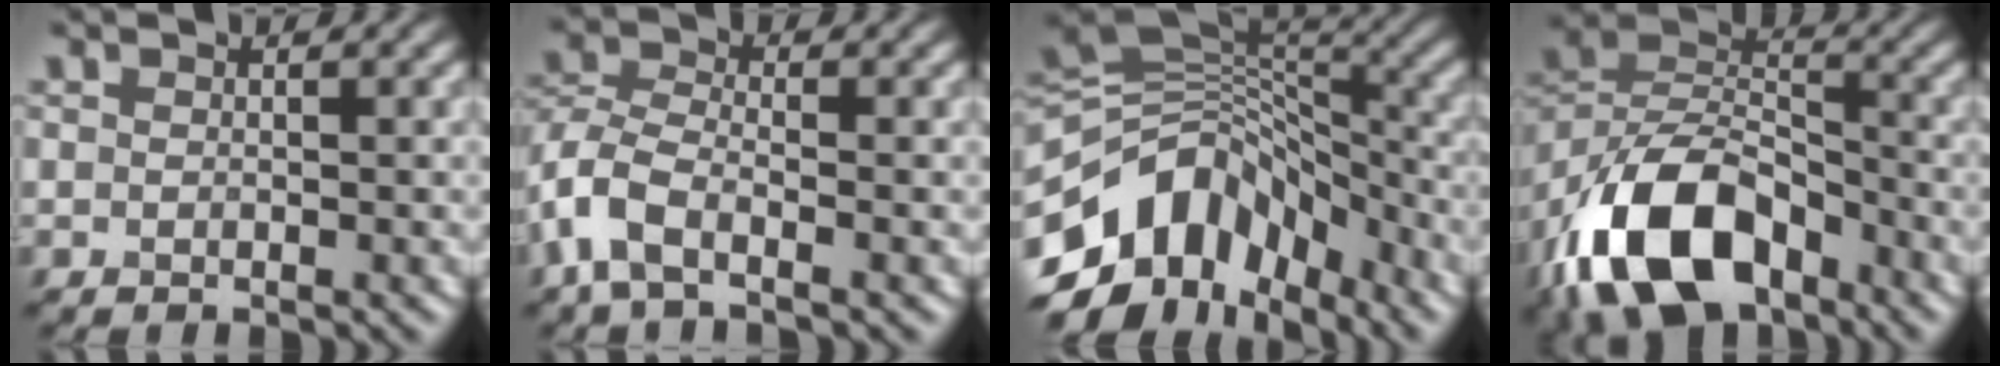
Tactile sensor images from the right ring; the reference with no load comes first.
{"total": 4.8, "force": [-2.4, 2.3, 3.5], "torque": [-0.086, -0.002, -0.065]}
{"total": 11.0, "force": [-4.9, 7.5, 6.5], "torque": [-0.123, 0.023, -0.105]}
{"total": 12.5, "force": [-7.3, 6.8, 7.6], "torque": [-0.150, 0.001, -0.151]}